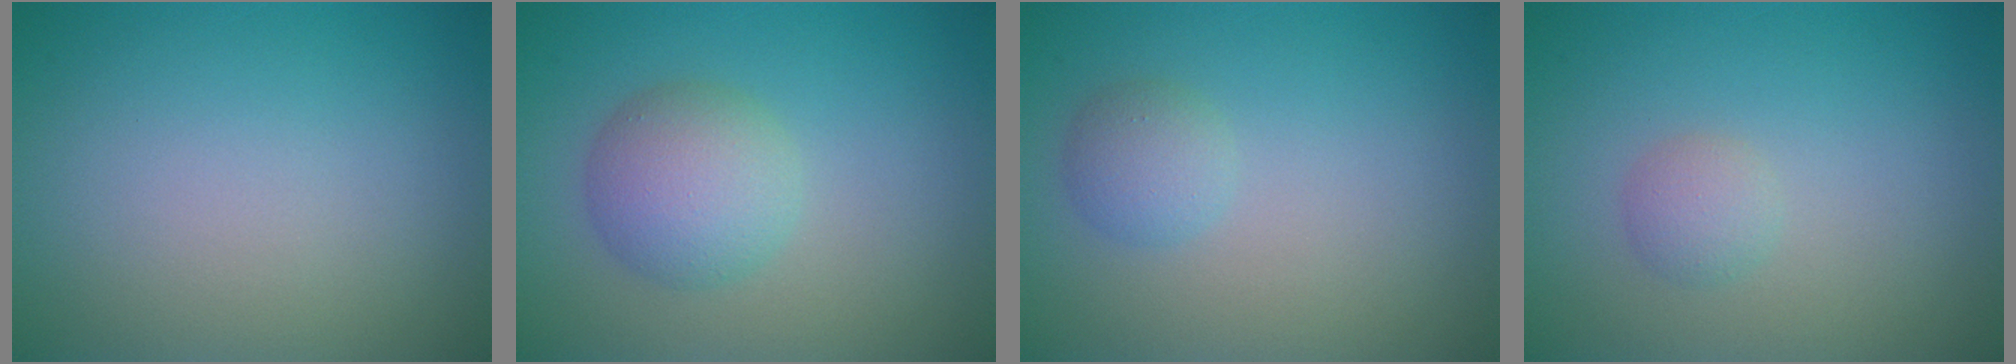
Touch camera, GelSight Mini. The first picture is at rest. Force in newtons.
{"total": 4.0, "press": 4.0, "slide": 0.1}
{"total": 1.7, "press": 1.7, "slide": 0.0}
{"total": 1.4, "press": 1.4, "slide": 0.0}